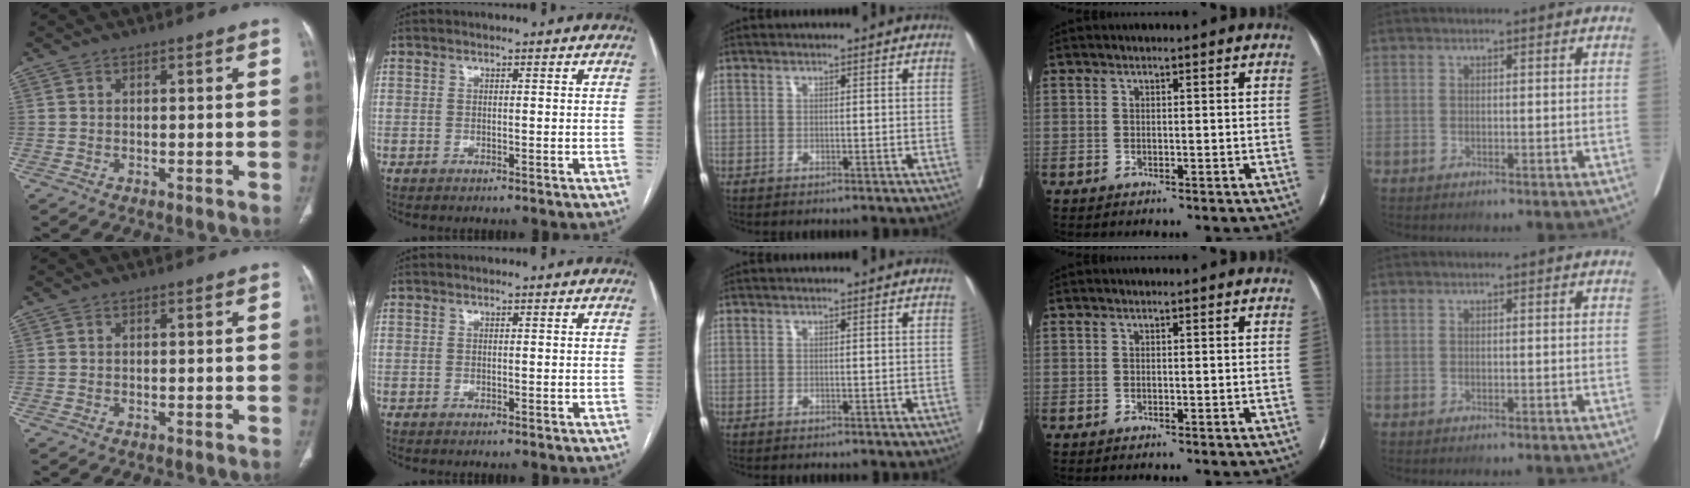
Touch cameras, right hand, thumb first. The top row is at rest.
{}